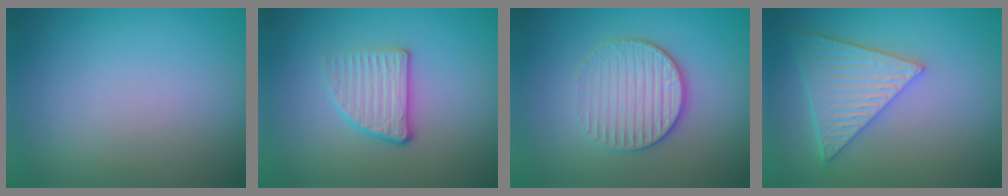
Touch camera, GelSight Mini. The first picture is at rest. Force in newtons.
{"total": 2.7, "press": 2.4, "slide": 1.2}
{"total": 3.8, "press": 3.4, "slide": 1.9}
{"total": 6.0, "press": 4.9, "slide": 3.4}